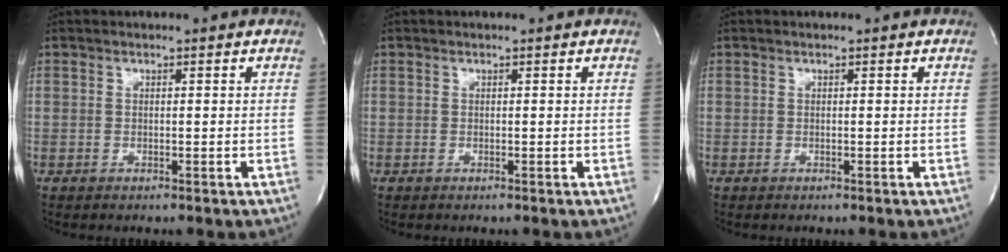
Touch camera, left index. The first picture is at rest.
{"total": 0.0}
{"total": 0.0}